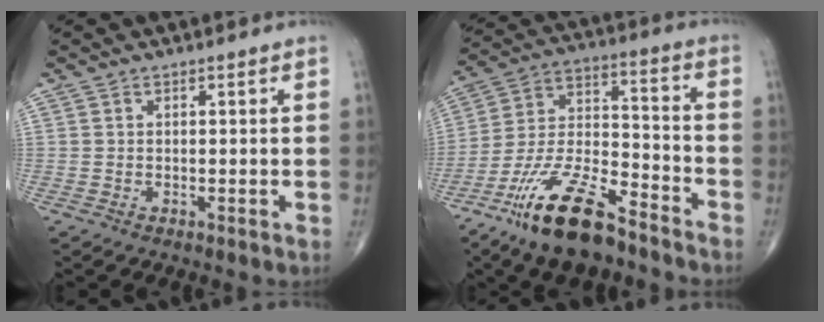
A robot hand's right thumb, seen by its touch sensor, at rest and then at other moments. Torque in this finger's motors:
{"motor_torque": [2.76, 1.23, 1.25, -1.51, 0.17]}